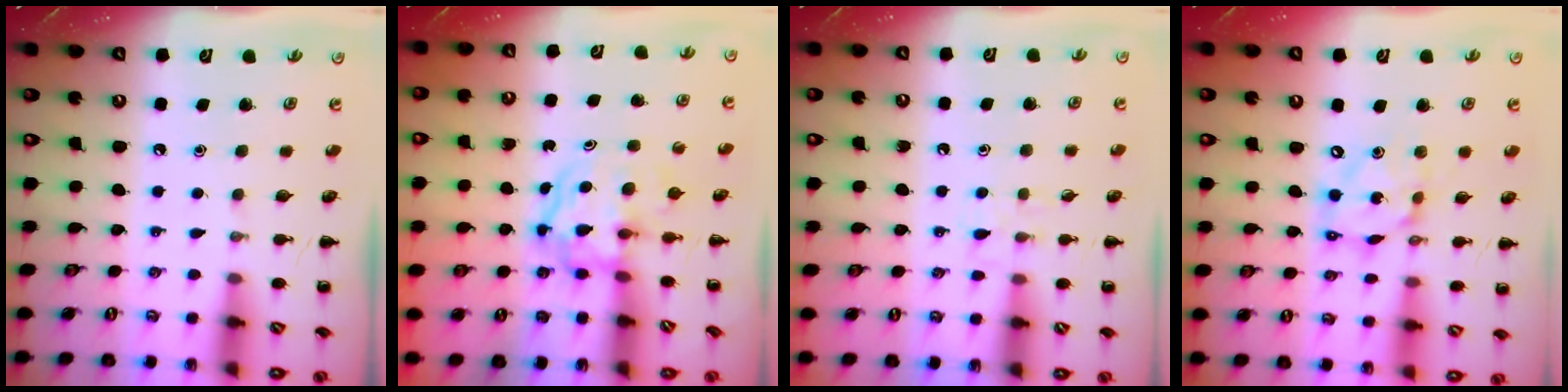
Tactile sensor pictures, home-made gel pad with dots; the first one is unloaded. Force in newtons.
{"total": 3.8, "press": 3.7, "slide": 0.5}
{"total": 5.8, "press": 5.4, "slide": 2.2}
{"total": 10.9, "press": 10.6, "slide": 2.7}